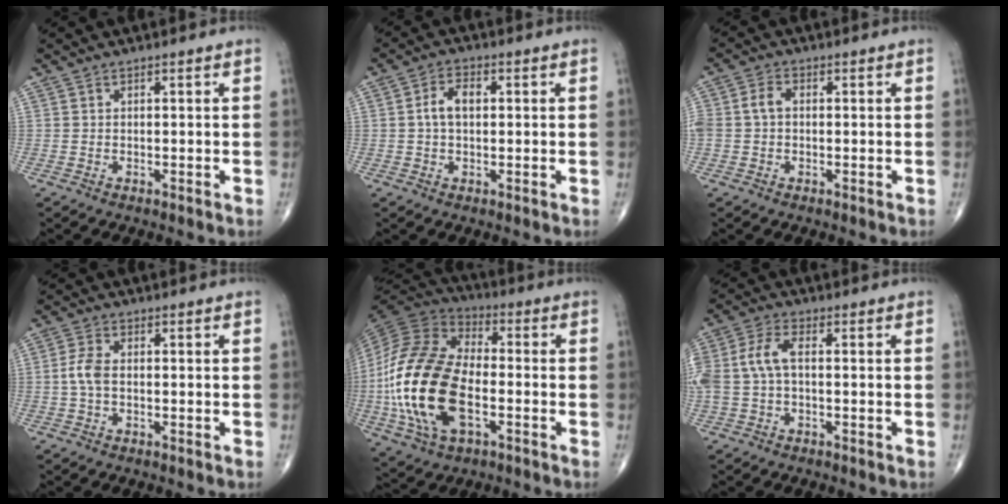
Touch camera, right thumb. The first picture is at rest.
{"total": 4.6, "force": [0.5, 2.7, 3.7], "torque": [-0.069, 0.013, 0.004]}
{"total": 4.0, "force": [0.1, 2.9, 2.8], "torque": [-0.065, 0.017, 0.000]}
{"total": 3.7, "force": [-0.3, 2.0, 3.1], "torque": [-0.074, 0.008, -0.009]}
{"total": 24.2, "force": [-4.6, 13.2, 19.7], "torque": [-0.413, 0.008, -0.084]}
{"total": 8.0, "force": [0.2, 4.3, 6.7], "torque": [-0.172, 0.026, 0.004]}